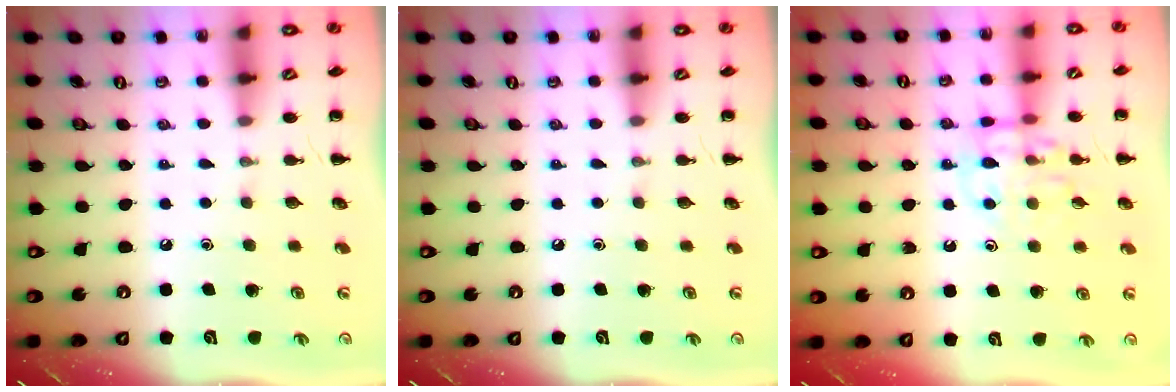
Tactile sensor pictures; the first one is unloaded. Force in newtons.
{"total": 0.0}
{"total": 11.2, "press": 11.2, "slide": 1.2}